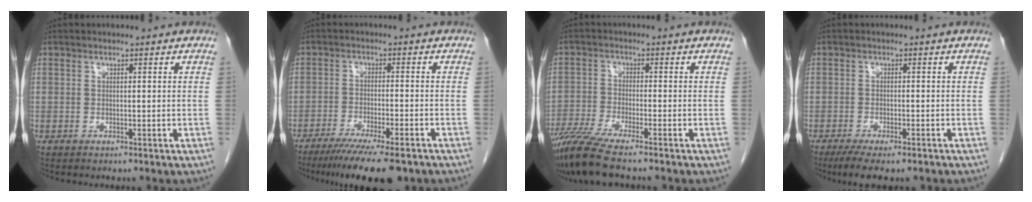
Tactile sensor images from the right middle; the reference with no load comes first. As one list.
[{"total": 12.6, "force": [-9.8, 1.3, 7.7], "torque": [-0.114, -0.028, -0.152]}, {"total": 8.3, "force": [-6.8, 0.0, 4.8], "torque": [-0.088, -0.023, -0.121]}, {"total": 7.3, "force": [-5.6, 1.8, 4.4], "torque": [-0.063, -0.013, -0.086]}]